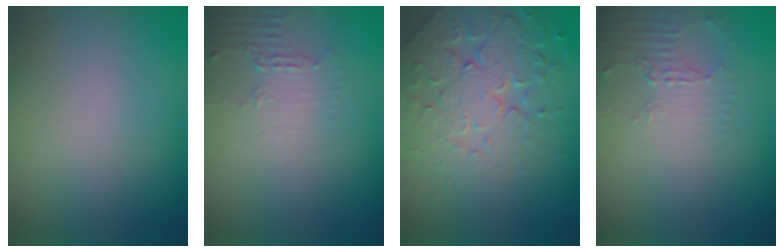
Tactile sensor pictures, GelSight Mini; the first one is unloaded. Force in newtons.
{"total": 1.9, "press": 1.4, "slide": 1.3}
{"total": 7.8, "press": 5.7, "slide": 5.4}
{"total": 2.2, "press": 1.7, "slide": 1.5}